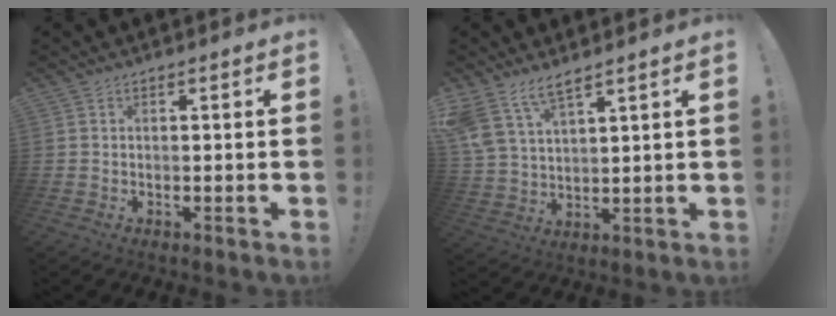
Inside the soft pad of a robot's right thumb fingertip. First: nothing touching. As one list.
[{"total": 8.1, "force": [6.4, 3.0, 4.0], "torque": [-0.086, -0.029, 0.129]}]